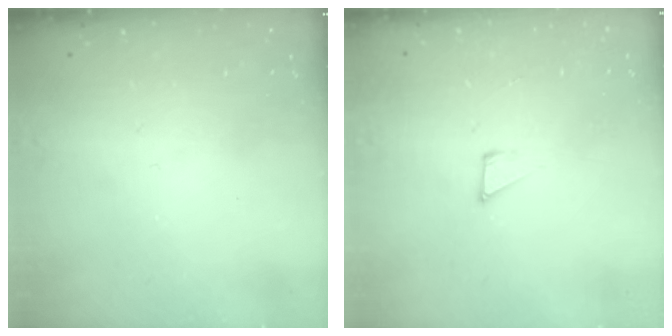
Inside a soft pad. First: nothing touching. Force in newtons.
{"total": 4.6, "press": 4.5, "slide": 0.3}